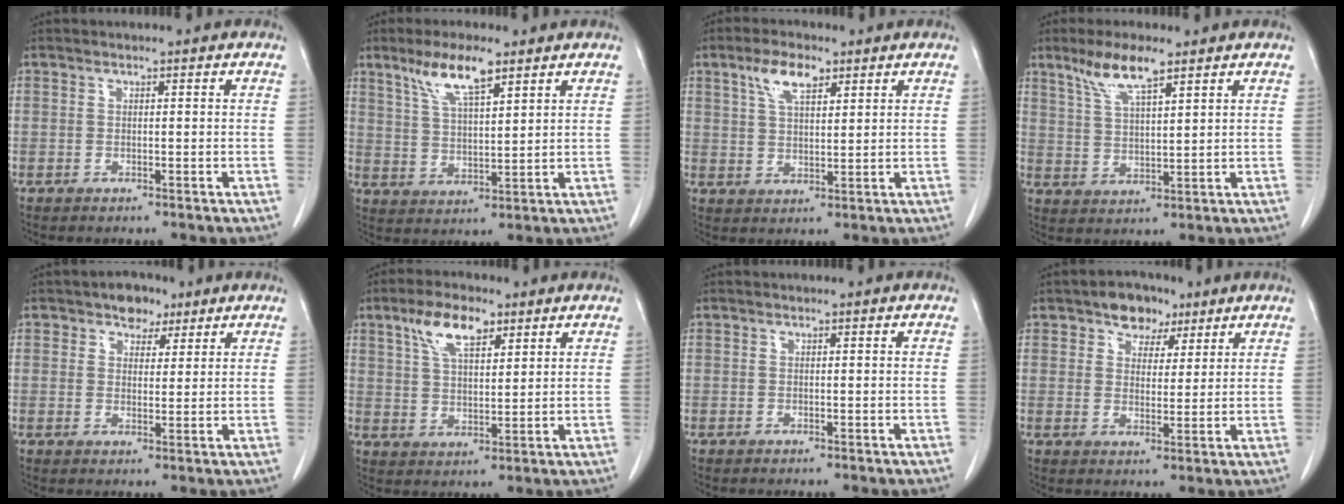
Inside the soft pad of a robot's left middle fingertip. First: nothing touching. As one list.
[{"total": 7.9, "force": [5.2, 1.6, 5.8], "torque": [-0.118, 0.005, 0.101]}, {"total": 6.0, "force": [3.4, 2.2, 4.3], "torque": [-0.089, 0.009, 0.065]}, {"total": 7.2, "force": [4.9, 1.2, 5.1], "torque": [-0.106, 0.005, 0.097]}, {"total": 4.4, "force": [2.8, 2.8, 1.7], "torque": [-0.020, 0.009, 0.046]}, {"total": 7.8, "force": [4.5, 2.9, 5.7], "torque": [-0.114, 0.014, 0.086]}, {"total": 0.0}, {"total": 5.9, "force": [3.8, 3.9, 2.4], "torque": [-0.027, 0.013, 0.060]}]